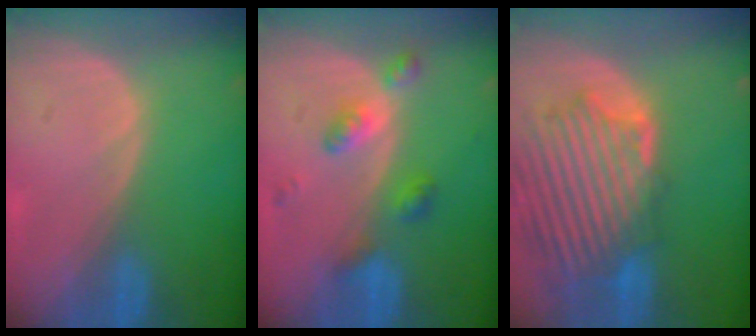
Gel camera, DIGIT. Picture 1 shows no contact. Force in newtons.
{"total": 4.9, "press": 4.9, "slide": 0.2}
{"total": 12.7, "press": 11.5, "slide": 5.3}